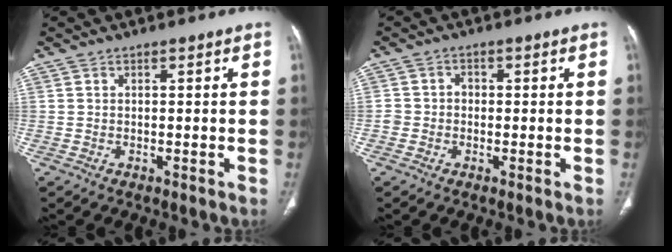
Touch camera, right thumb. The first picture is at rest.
{"total": 2.5, "force": [-0.6, 2.3, 0.7], "torque": [0.000, 0.015, -0.015]}